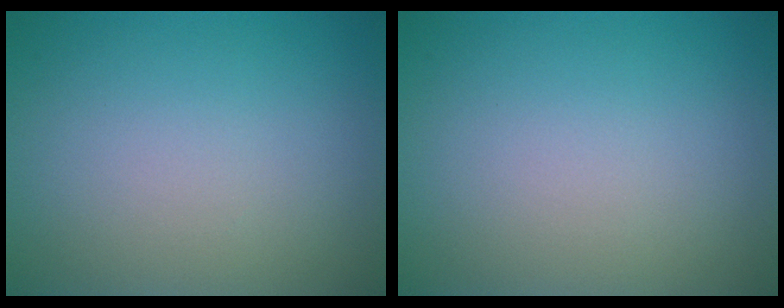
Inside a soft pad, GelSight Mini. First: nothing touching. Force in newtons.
{"total": 0.0}